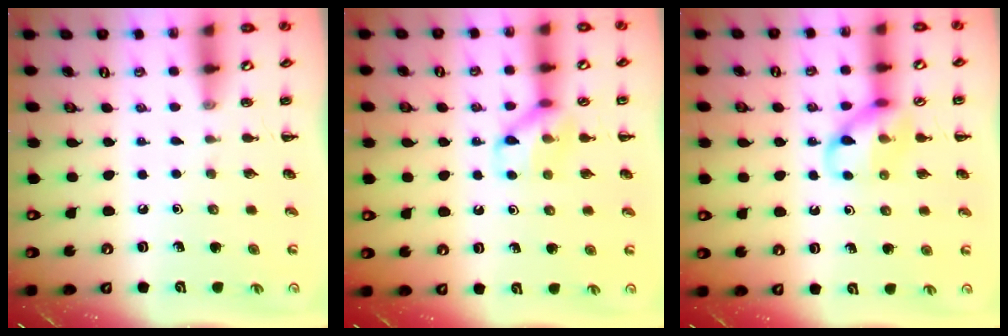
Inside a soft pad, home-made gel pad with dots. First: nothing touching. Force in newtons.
{"total": 10.3, "press": 10.3, "slide": 1.0}
{"total": 12.2, "press": 12.0, "slide": 1.6}